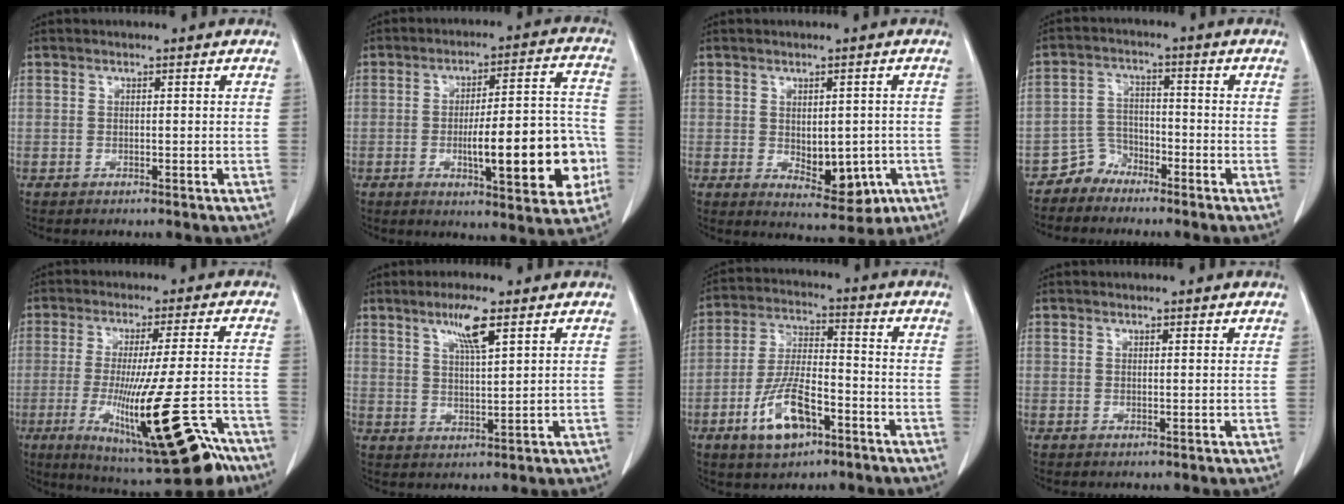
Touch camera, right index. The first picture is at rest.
{"total": 16.6, "force": [-4.1, 3.6, 15.7], "torque": [-0.215, 0.017, -0.052]}
{"total": 7.3, "force": [-1.6, 4.0, 5.9], "torque": [-0.073, -0.003, -0.005]}
{"total": 3.9, "force": [-3.2, 2.3, -0.4], "torque": [0.016, 0.010, -0.063]}
{"total": 19.8, "force": [-9.8, 2.1, 17.1], "torque": [-0.244, -0.031, -0.144]}
{"total": 6.2, "force": [3.5, 0.4, 5.1], "torque": [-0.095, -0.003, 0.063]}
{"total": 10.8, "force": [-5.1, 4.1, 8.6], "torque": [-0.179, -0.001, -0.090]}
{"total": 1.0, "force": [0.9, 0.1, 0.5], "torque": [-0.008, -0.005, 0.013]}